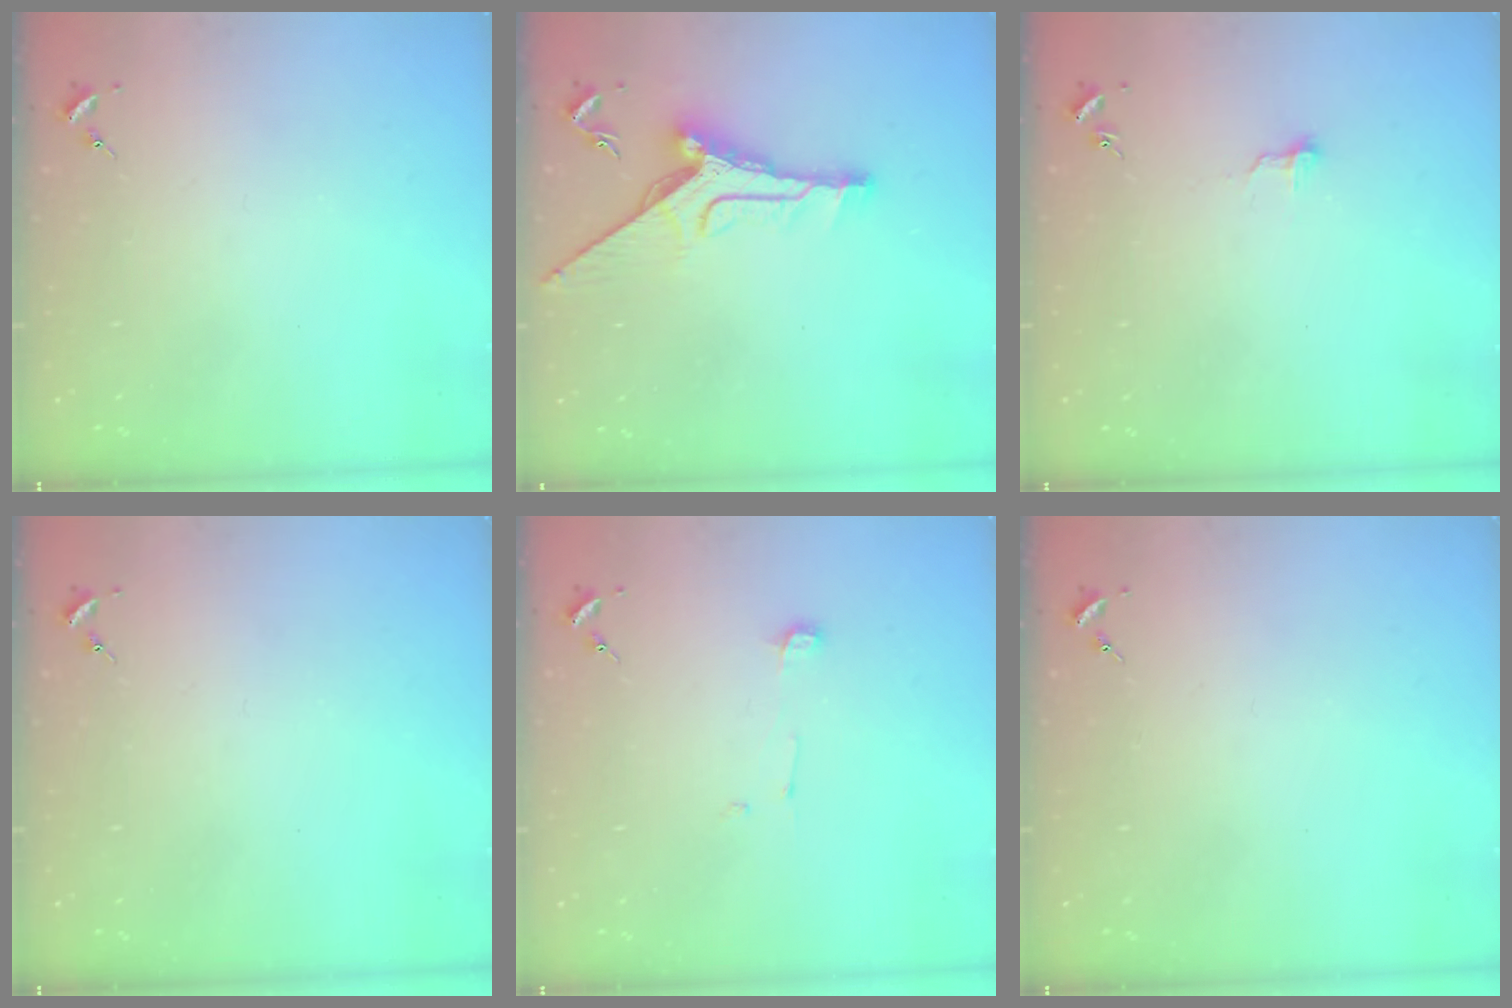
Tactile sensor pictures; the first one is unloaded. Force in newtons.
{"total": 11.5, "press": 11.5, "slide": 0.8}
{"total": 5.6, "press": 5.5, "slide": 0.6}
{"total": 0.0}
{"total": 4.9, "press": 4.9, "slide": 0.2}
{"total": 0.0}